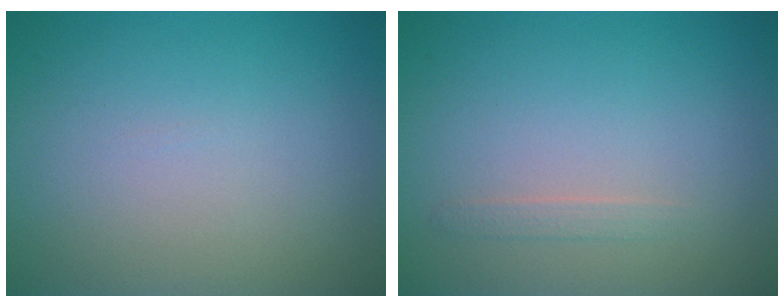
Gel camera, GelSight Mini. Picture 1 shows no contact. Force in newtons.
{"total": 0.9, "press": 0.8, "slide": 0.1}